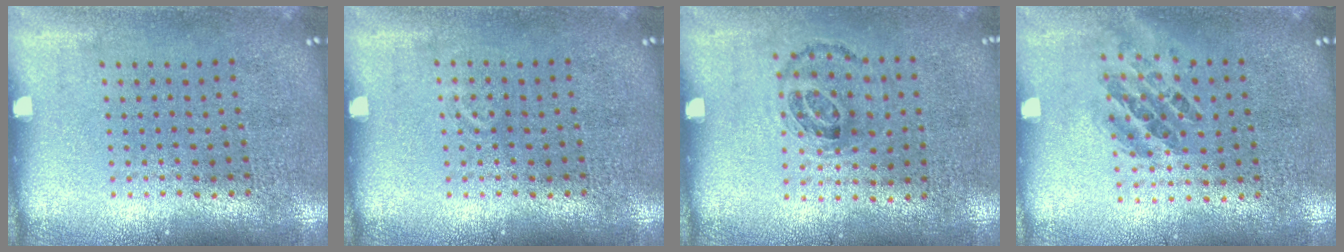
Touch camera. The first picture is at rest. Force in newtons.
{"total": 0.6, "press": 0.5, "slide": 0.3}
{"total": 1.0, "press": 0.7, "slide": 0.7}
{"total": 1.0, "press": 0.8, "slide": 0.5}